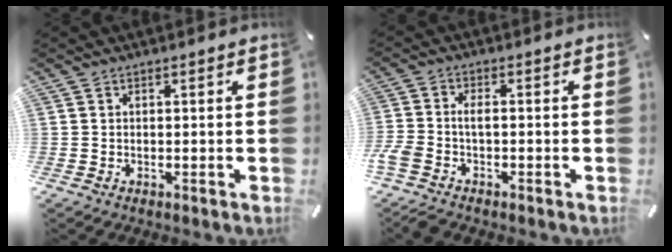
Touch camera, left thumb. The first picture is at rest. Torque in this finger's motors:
{"motor_torque": [0.02, 0.15, 0.66, 0.63, 0.26]}